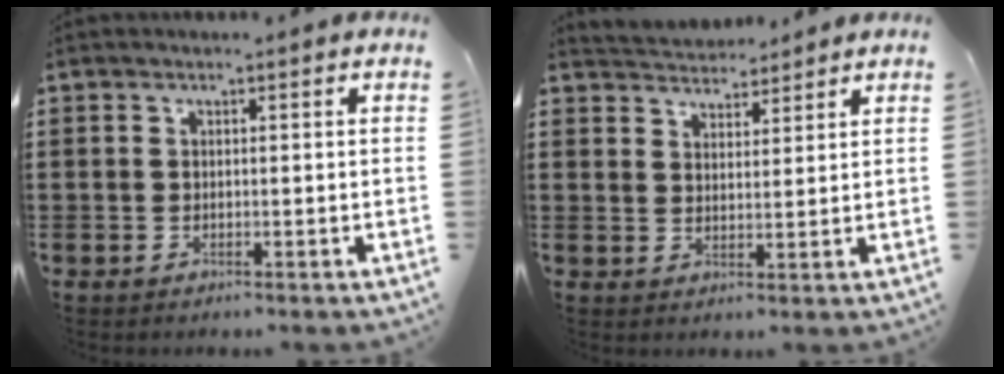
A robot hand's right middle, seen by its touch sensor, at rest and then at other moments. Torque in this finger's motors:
{"motor_torque": [0.21, -0.19, 0.02, 0.01]}